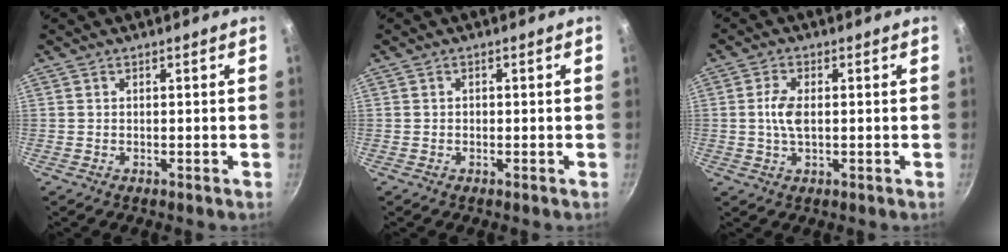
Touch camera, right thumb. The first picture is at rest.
{"total": 0.6, "force": [-0.1, 0.5, 0.2], "torque": [-0.002, 0.003, -0.002]}
{"total": 4.6, "force": [0.1, 2.4, 3.9], "torque": [-0.079, 0.005, -0.001]}